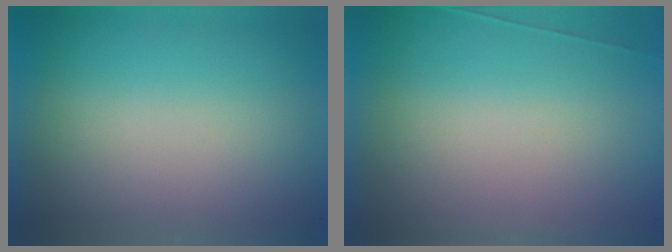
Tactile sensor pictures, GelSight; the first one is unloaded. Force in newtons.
{"total": 6.6}